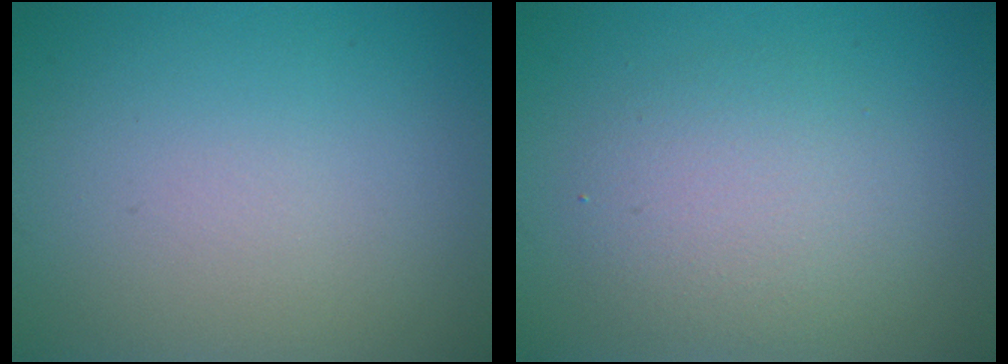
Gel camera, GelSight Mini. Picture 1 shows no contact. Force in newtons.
{"total": 3.5, "press": 3.5, "slide": 0.2}